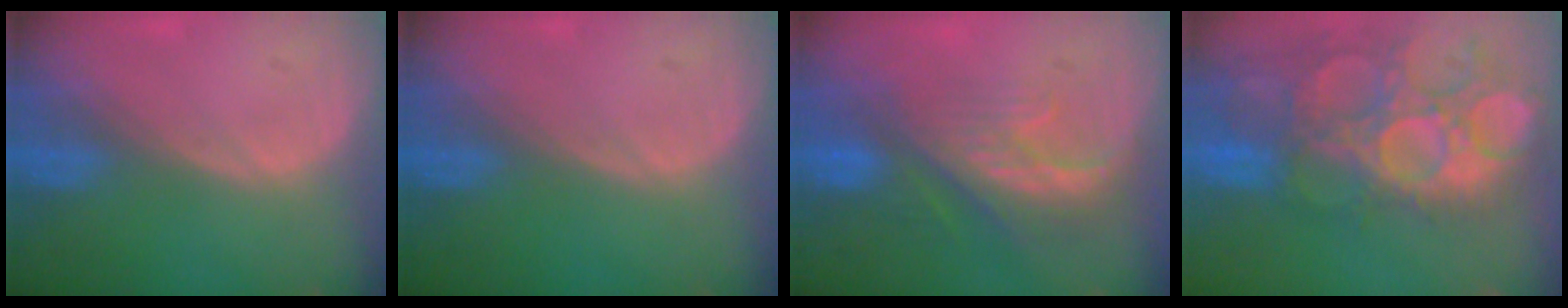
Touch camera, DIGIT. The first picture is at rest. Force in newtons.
{"total": 0.0}
{"total": 8.2, "press": 7.4, "slide": 3.4}
{"total": 15.1, "press": 12.7, "slide": 8.3}